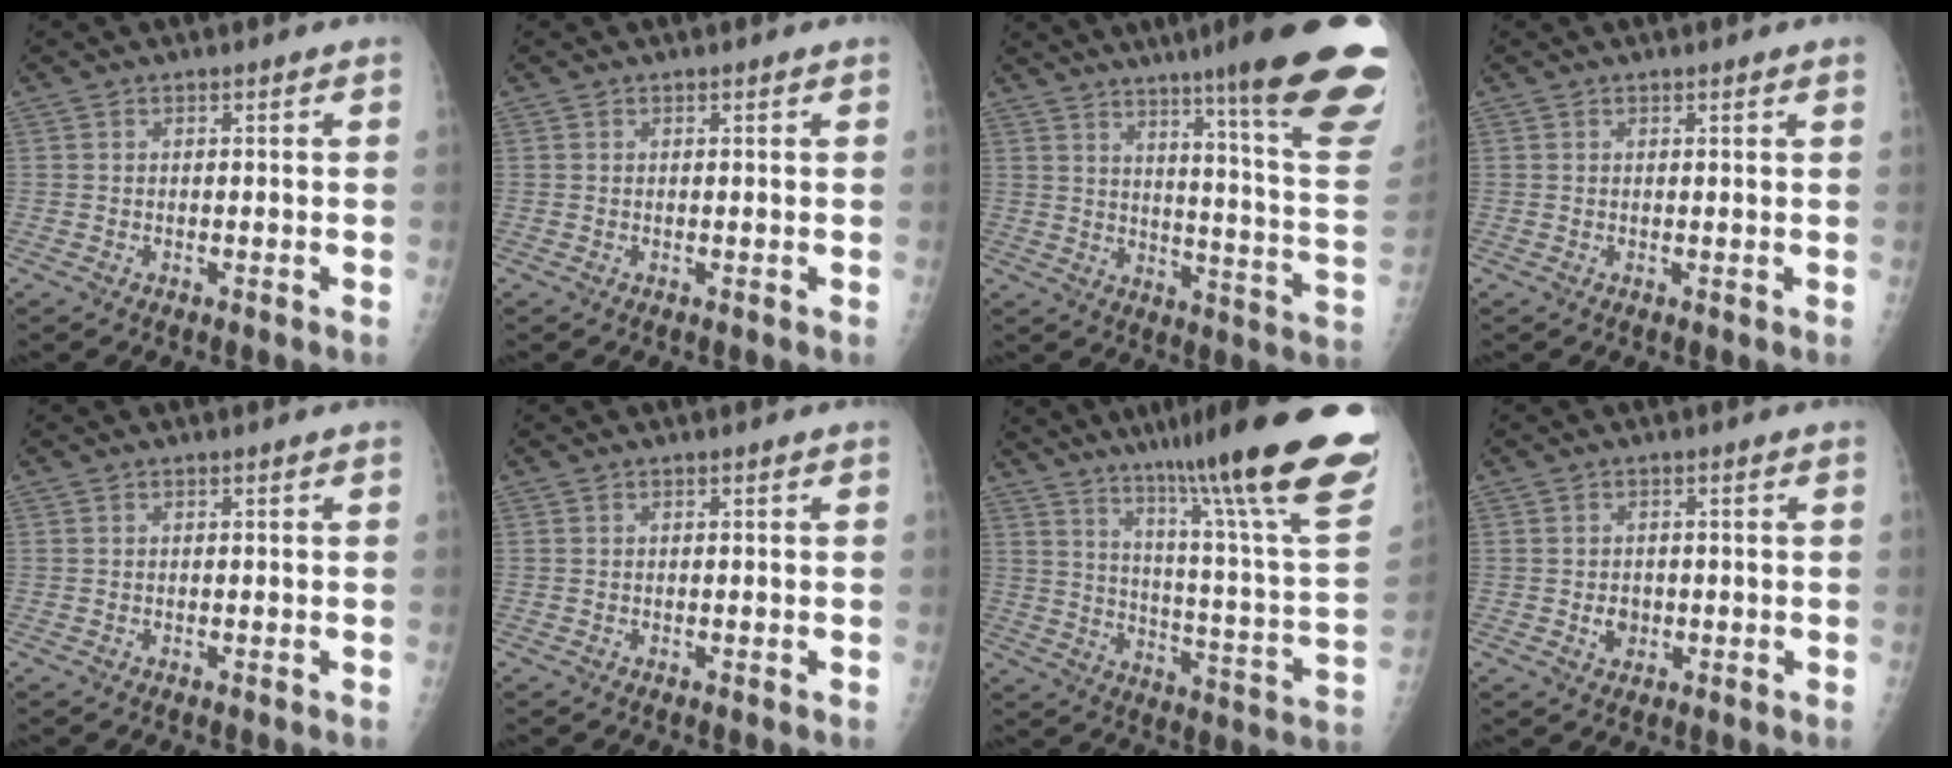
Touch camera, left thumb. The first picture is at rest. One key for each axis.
{"total": 0.0}
{"total": 26.8, "fx": 17.9, "fy": 1.6, "fz": 19.9, "tx": -0.219, "ty": -0.105, "tz": 0.239}
{"total": 0.7, "fx": 0.6, "fy": 0.0, "fz": 0.5, "tx": -0.003, "ty": 0.001, "tz": 0.007}
{"total": 0.0}
{"total": 0.0}
{"total": 30.1, "fx": 20.3, "fy": 2.4, "fz": 22.1, "tx": -0.277, "ty": -0.089, "tz": 0.293}
{"total": 2.5, "fx": -0.4, "fy": 2.1, "fz": 1.3, "tx": -0.009, "ty": 0.003, "tz": -0.002}